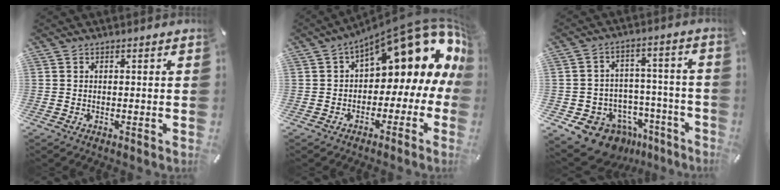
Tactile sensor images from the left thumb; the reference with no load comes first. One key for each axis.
{"total": 16.3, "fx": 8.6, "fy": 7.5, "fz": 11.6, "tx": -0.147, "ty": -0.070, "tz": 0.141}
{"total": 11.4, "fx": -7.8, "fy": 7.5, "fz": 3.4, "tx": -0.052, "ty": 0.055, "tz": -0.128}